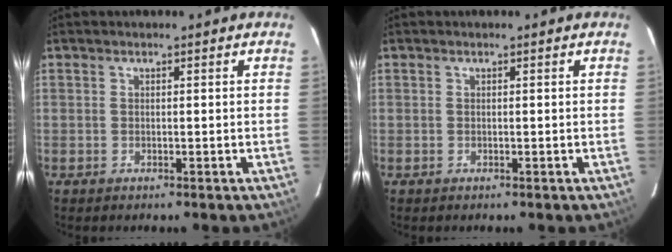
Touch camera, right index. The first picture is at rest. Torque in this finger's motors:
{"motor_torque": [0.00, 0.00, 0.01, 0.01]}